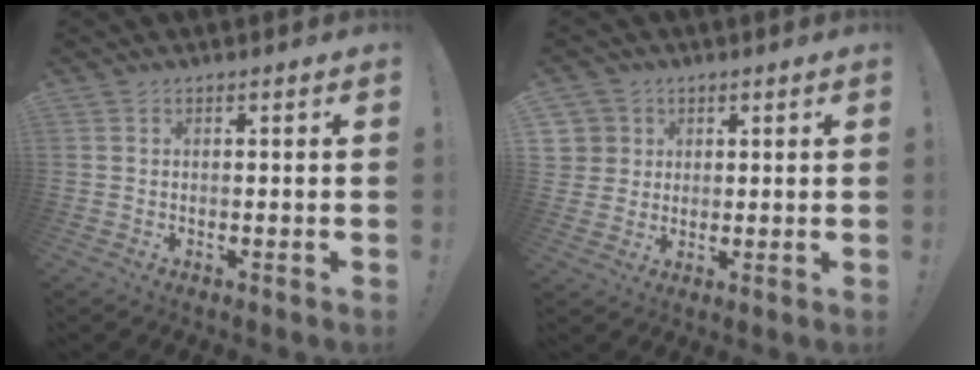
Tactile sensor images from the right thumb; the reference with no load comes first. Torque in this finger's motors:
{"motor_torque": [-0.08, 0.38, 0.28, 0.28, 0.01]}